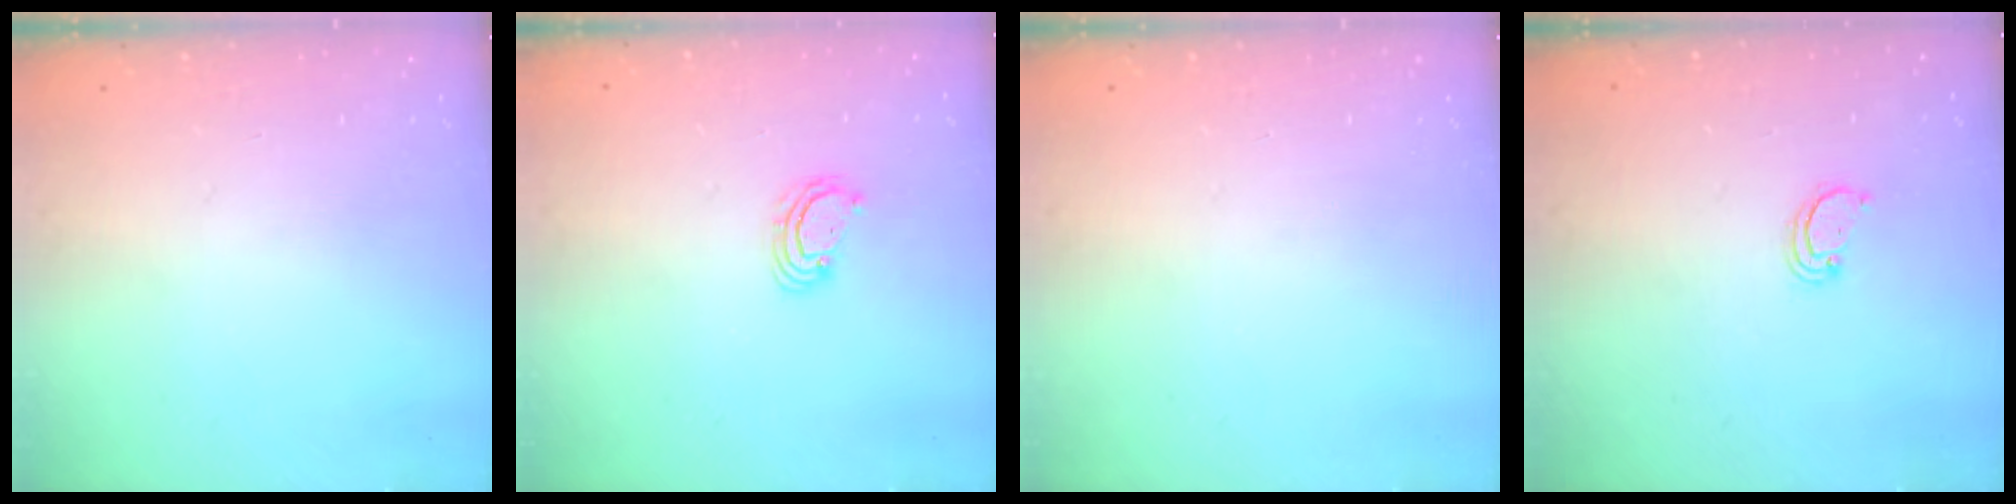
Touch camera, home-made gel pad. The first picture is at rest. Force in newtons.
{"total": 2.9, "press": 2.9, "slide": 0.3}
{"total": 0.0}
{"total": 2.2, "press": 2.2, "slide": 0.2}